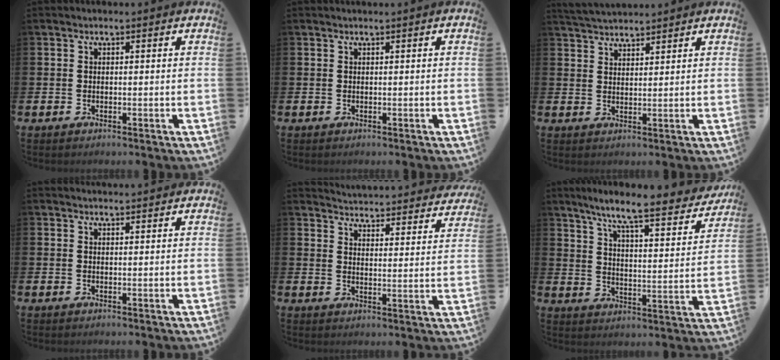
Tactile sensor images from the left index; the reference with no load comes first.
{"total": 0.0}
{"total": 3.4, "force": [3.4, 0.3, 0.3], "torque": [-0.011, -0.017, 0.062]}
{"total": 1.4, "force": [1.4, 0.0, 0.0], "torque": [0.009, -0.010, 0.022]}
{"total": 4.2, "force": [4.2, 0.2, 0.2], "torque": [-0.019, -0.044, 0.069]}
{"total": 8.3, "force": [7.1, 0.5, 4.1], "torque": [-0.103, -0.055, 0.115]}